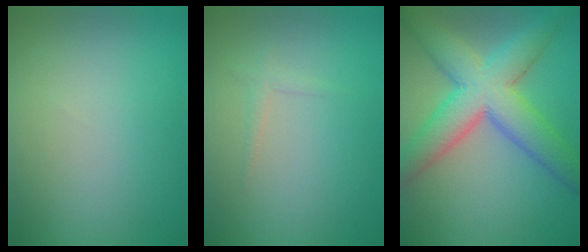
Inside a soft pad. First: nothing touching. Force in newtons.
{"total": 0.9, "press": 0.9, "slide": 0.1}
{"total": 9.2, "press": 9.2, "slide": 0.2}